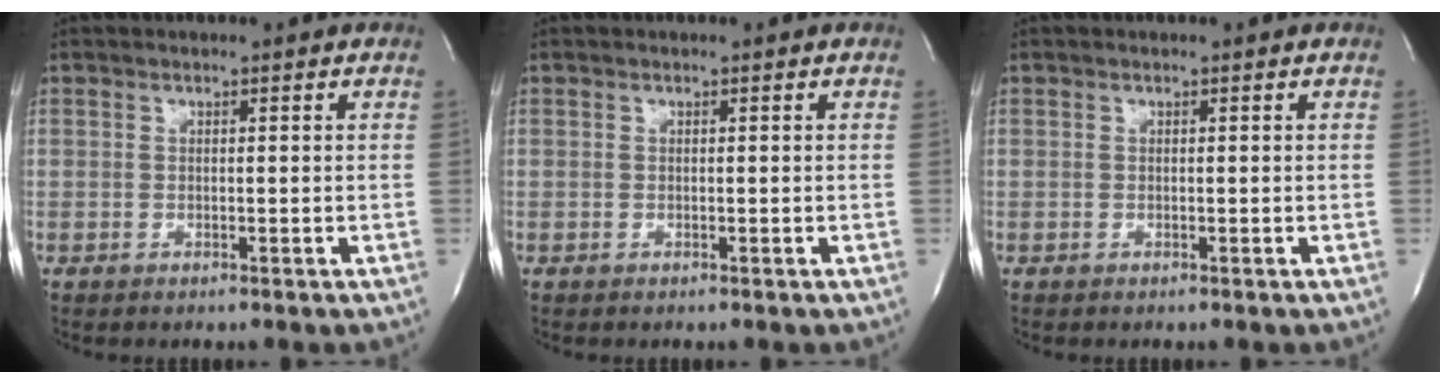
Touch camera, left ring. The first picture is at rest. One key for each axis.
{"total": 0.0}
{"total": 0.0}